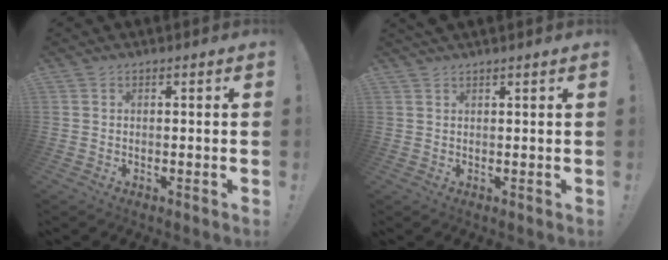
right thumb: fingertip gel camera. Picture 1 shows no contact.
{"total": 1.4, "force": [1.2, -0.4, 0.8], "torque": [-0.010, -0.004, 0.020]}